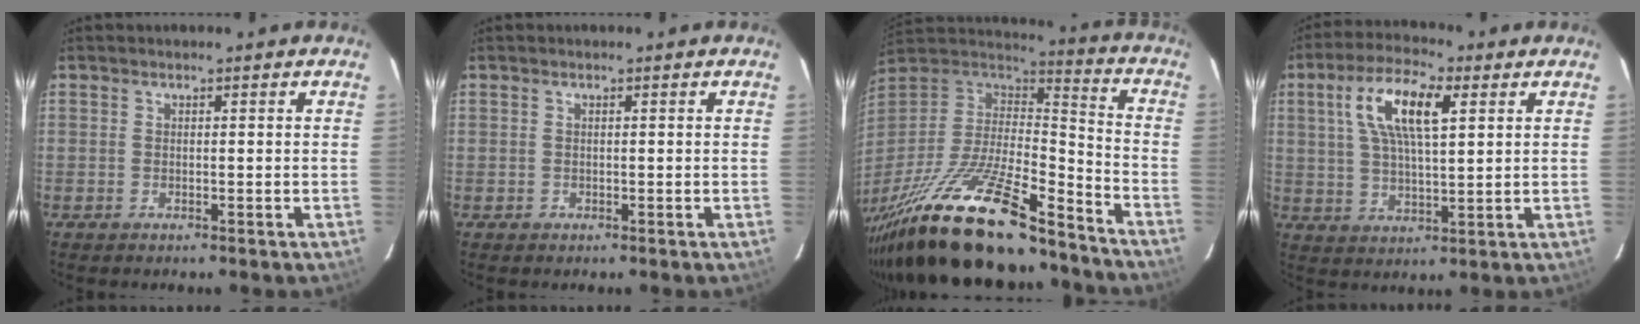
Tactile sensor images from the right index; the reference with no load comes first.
{"total": 0.8, "force": [-0.2, 0.8, -0.1], "torque": [0.002, 0.003, -0.001]}
{"total": 30.4, "force": [-22.7, 7.6, 18.7], "torque": [-0.358, -0.055, -0.372]}
{"total": 11.5, "force": [4.2, 4.0, 10.0], "torque": [-0.187, 0.019, 0.076]}